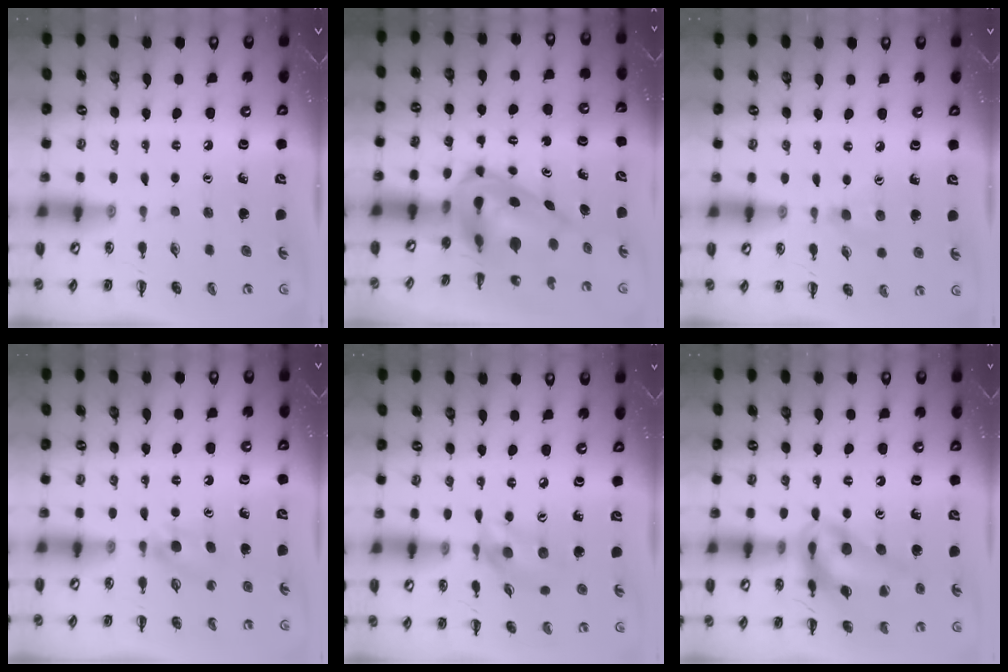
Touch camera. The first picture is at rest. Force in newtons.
{"total": 8.8, "press": 8.3, "slide": 2.8}
{"total": 4.5, "press": 4.1, "slide": 1.7}
{"total": 3.9, "press": 3.7, "slide": 1.3}
{"total": 10.0, "press": 9.8, "slide": 1.7}
{"total": 17.4, "press": 17.1, "slide": 2.9}